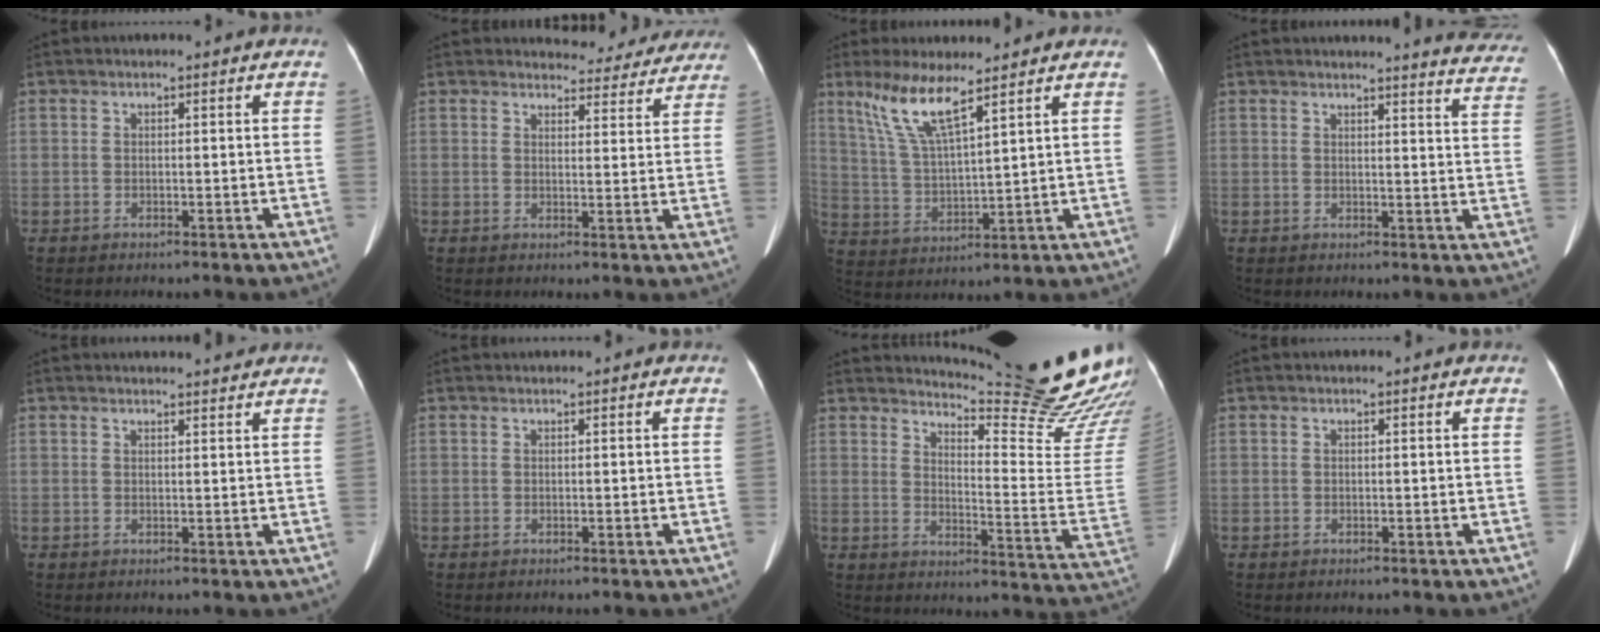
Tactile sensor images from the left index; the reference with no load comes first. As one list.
[{"total": 10.6, "force": [10.1, 3.1, 0.8], "torque": [0.021, -0.009, 0.098]}, {"total": 8.5, "force": [5.9, 0.6, 6.1], "torque": [-0.131, -0.003, 0.122]}, {"total": 13.1, "force": [12.8, 0.8, 2.6], "torque": [-0.003, -0.083, 0.108]}, {"total": 6.0, "force": [5.7, 0.5, 1.7], "torque": [-0.020, 0.011, 0.060]}, {"total": 2.2, "force": [2.1, 0.1, 0.7], "torque": [-0.011, 0.031, 0.028]}, {"total": 23.0, "force": [21.5, -0.4, 8.1], "torque": [-0.120, -0.151, 0.259]}, {"total": 0.6, "force": [0.6, 0.0, 0.2], "torque": [-0.010, 0.006, 0.007]}]